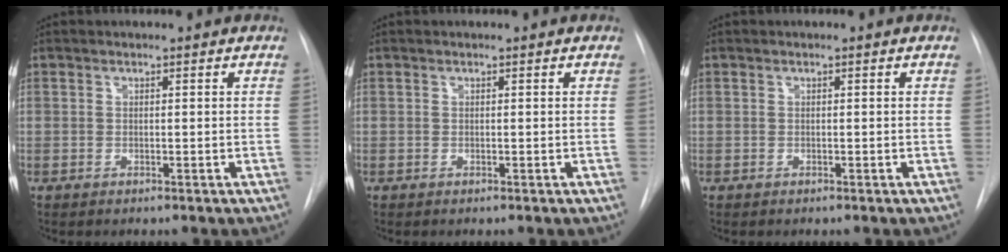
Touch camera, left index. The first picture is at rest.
{"total": 0.0}
{"total": 0.0}